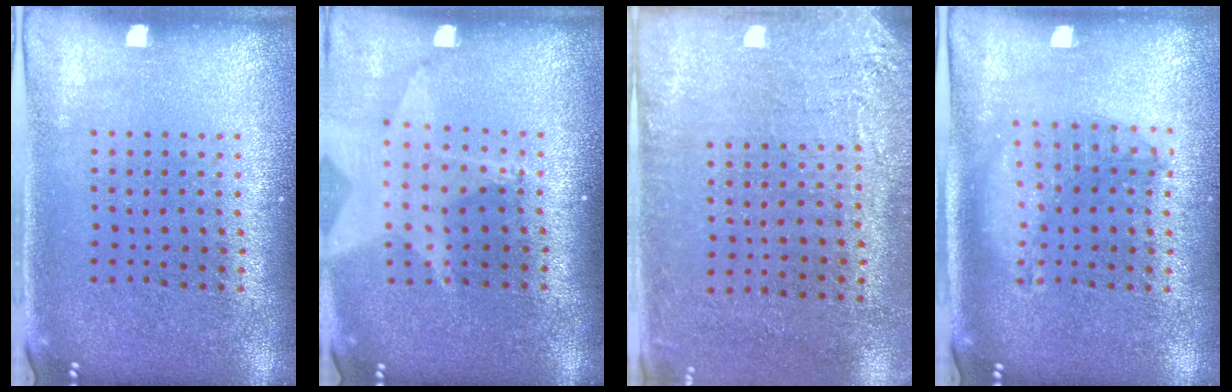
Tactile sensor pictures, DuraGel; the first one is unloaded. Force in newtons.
{"total": 1.7, "press": 1.5, "slide": 0.7}
{"total": 2.7, "press": 2.3, "slide": 1.4}
{"total": 1.2, "press": 1.2, "slide": 0.3}